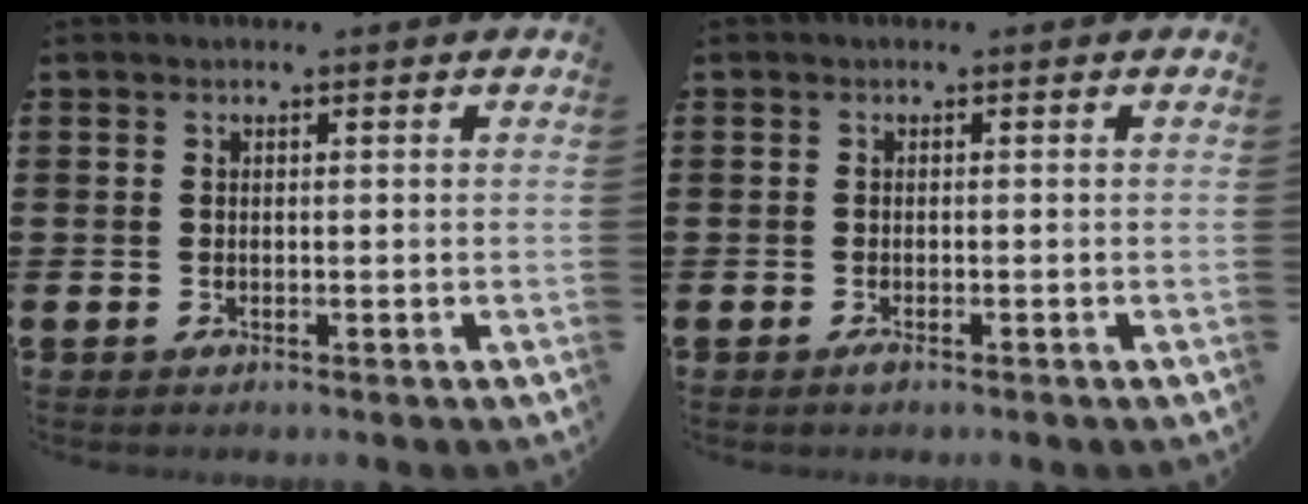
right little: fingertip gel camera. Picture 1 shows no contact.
{"total": 0.8, "force": [-0.4, 0.2, 0.7], "torque": [-0.013, -0.001, -0.008]}